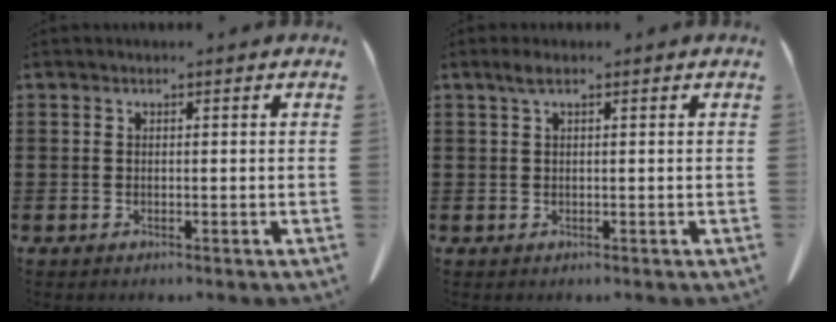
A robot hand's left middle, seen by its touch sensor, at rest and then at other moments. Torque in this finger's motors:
{"motor_torque": [0.57, 0.22, 0.00, 0.03]}